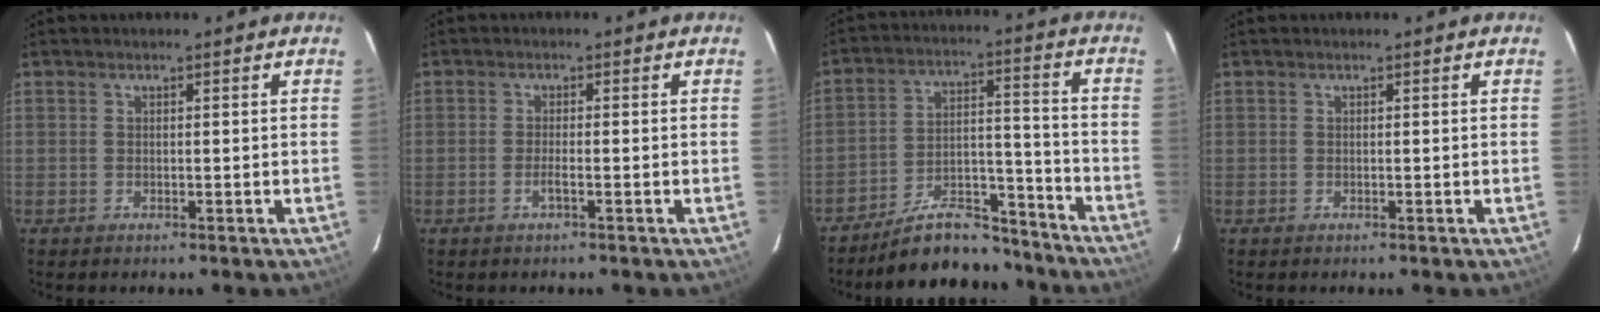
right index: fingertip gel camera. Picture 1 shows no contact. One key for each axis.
{"total": 1.8, "fx": -0.8, "fy": 0.4, "fz": 1.6, "tx": -0.033, "ty": 0.001, "tz": -0.015}
{"total": 12.8, "fx": -11.2, "fy": 4.1, "fz": 4.6, "tx": -0.069, "ty": 0.036, "tz": -0.189}
{"total": 0.0}